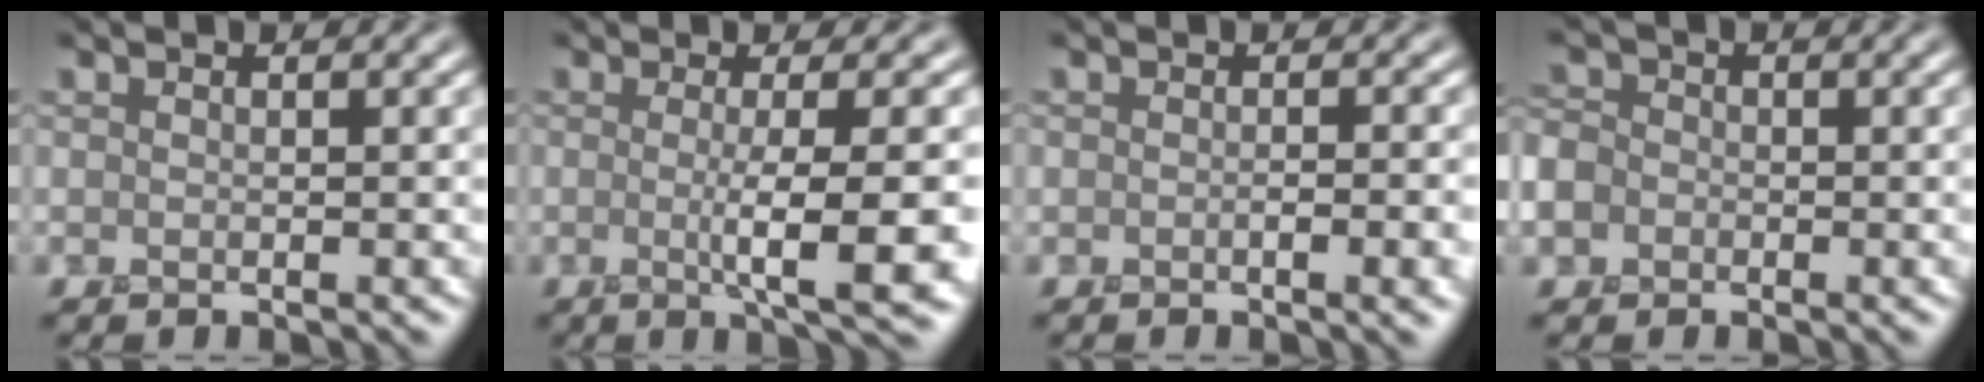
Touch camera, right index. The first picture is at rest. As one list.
[{"total": 6.2, "force": [-0.9, 1.2, 6.0], "torque": [-0.086, -0.006, -0.011]}, {"total": 2.3, "force": [-0.8, 0.7, 2.1], "torque": [-0.021, -0.002, -0.008]}, {"total": 4.7, "force": [-1.5, 4.2, 1.6], "torque": [-0.040, 0.007, -0.052]}]